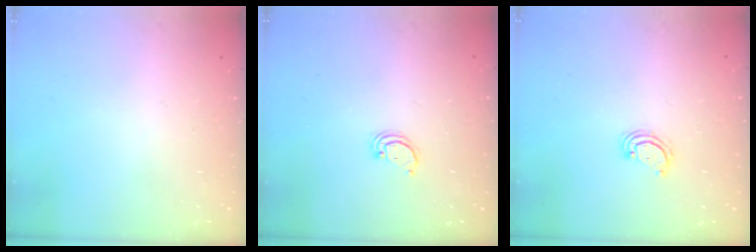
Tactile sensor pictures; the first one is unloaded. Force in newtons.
{"total": 2.2, "press": 2.2, "slide": 0.2}
{"total": 3.3, "press": 3.3, "slide": 0.4}